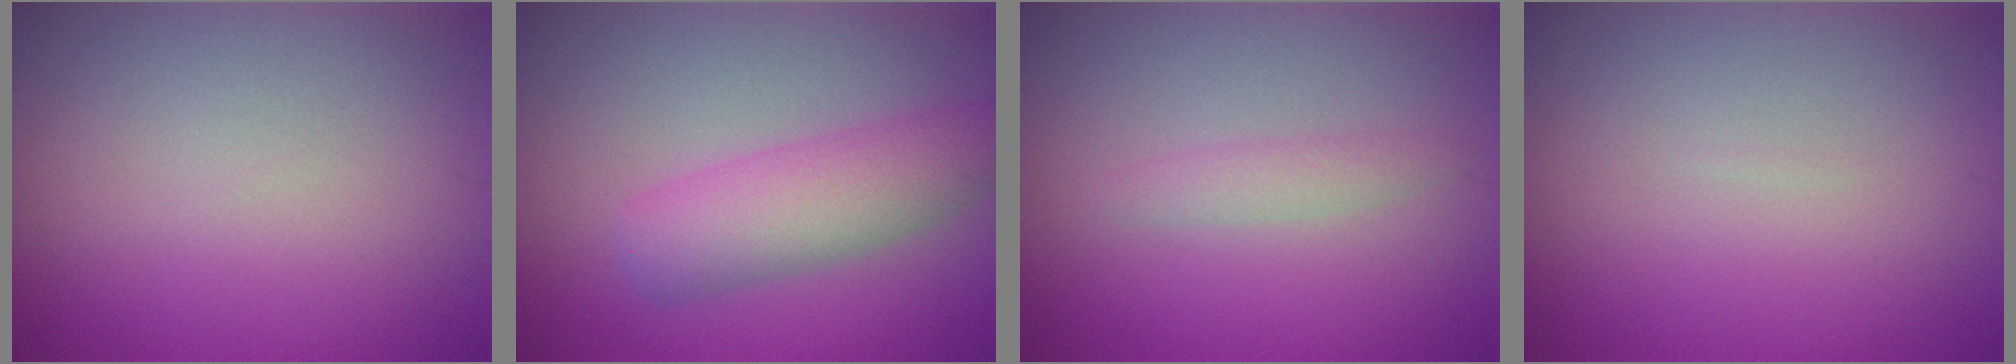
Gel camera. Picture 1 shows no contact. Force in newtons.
{"total": 4.9, "press": 4.9, "slide": 0.1}
{"total": 1.4, "press": 1.4, "slide": 0.1}
{"total": 0.0}